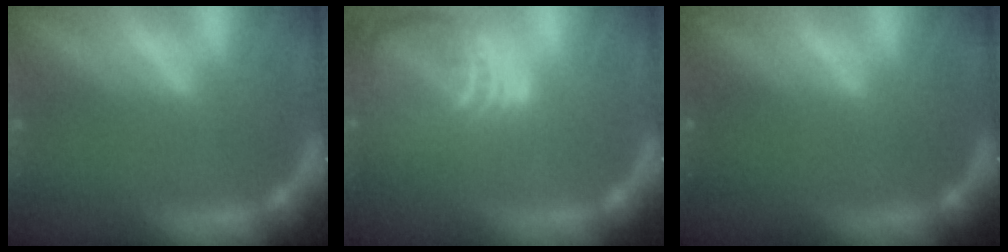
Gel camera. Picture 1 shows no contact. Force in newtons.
{"total": 10.0}
{"total": 0.0}